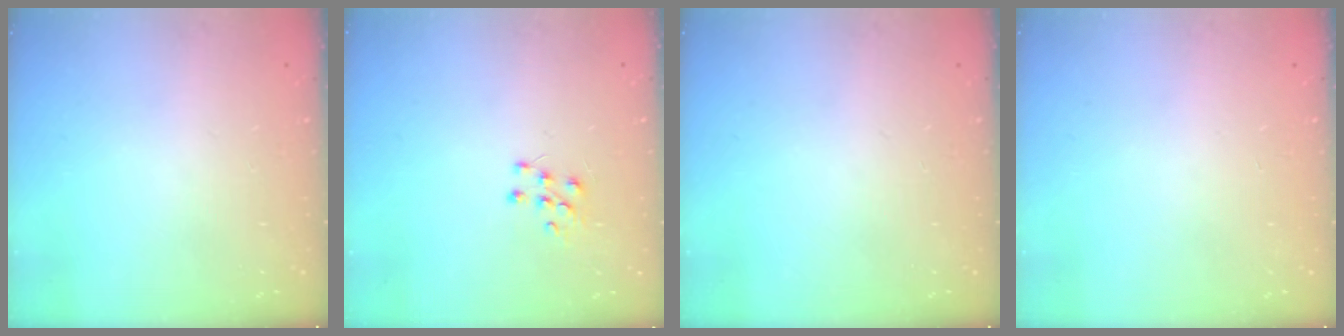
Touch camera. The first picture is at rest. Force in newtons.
{"total": 6.3, "press": 6.3, "slide": 0.5}
{"total": 0.0}
{"total": 0.0}